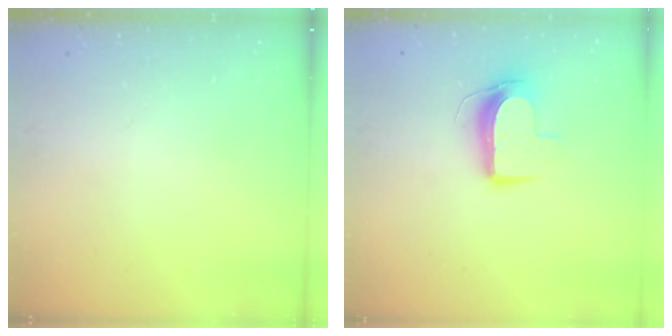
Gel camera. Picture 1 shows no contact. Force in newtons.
{"total": 9.8, "press": 9.7, "slide": 1.0}